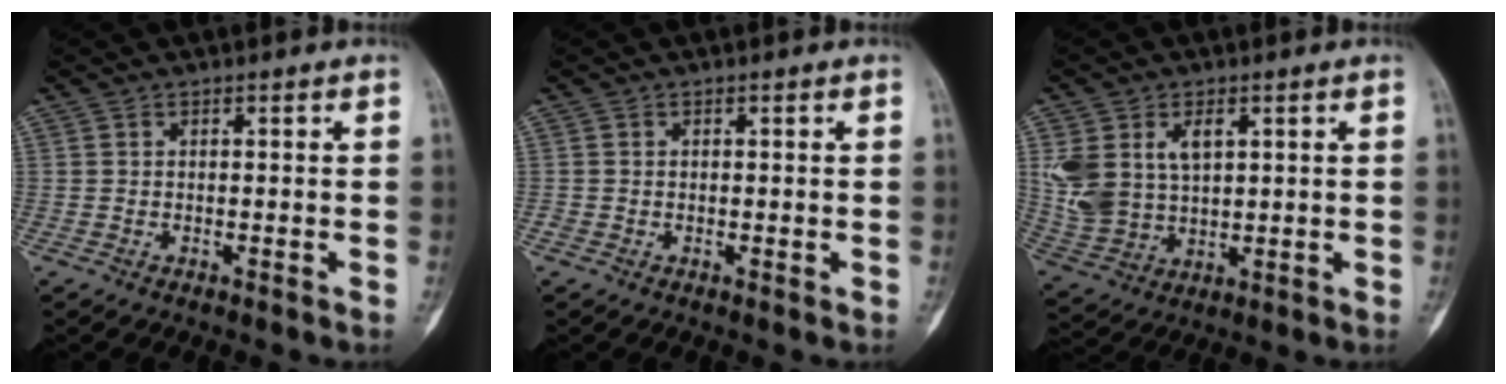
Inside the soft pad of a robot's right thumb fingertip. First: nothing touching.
{"total": 0.5, "force": [-0.1, 0.5, 0.1], "torque": [0.005, 0.005, -0.002]}
{"total": 11.2, "force": [3.1, 7.4, 7.8], "torque": [-0.151, -0.003, 0.078]}